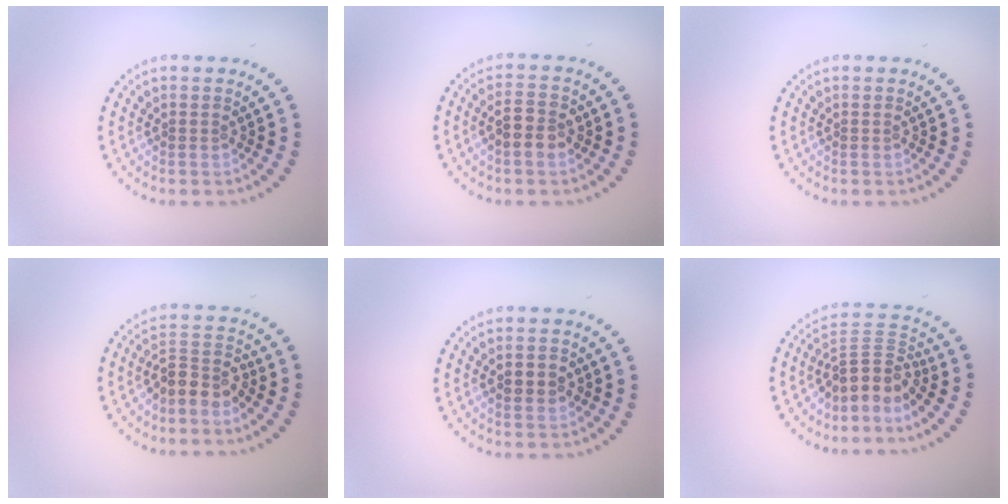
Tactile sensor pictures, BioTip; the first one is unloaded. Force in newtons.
{"total": 2.7, "press": 2.7, "slide": 0.4}
{"total": 0.0}
{"total": 2.7, "press": 2.3, "slide": 1.5}
{"total": 2.5, "press": 2.5, "slide": 0.1}
{"total": 3.6, "press": 2.4, "slide": 2.7}